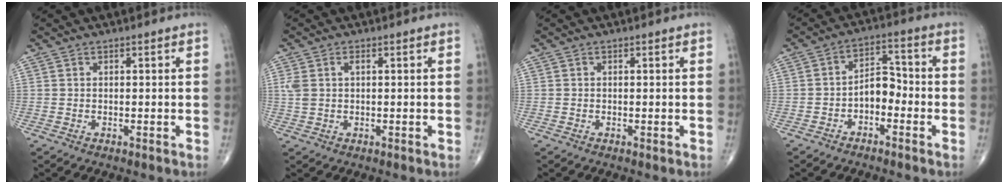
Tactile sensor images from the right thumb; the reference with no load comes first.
{"total": 3.3, "force": [0.7, 1.8, 2.6], "torque": [-0.073, 0.012, 0.017]}
{"total": 0.0}
{"total": 5.9, "force": [-2.3, 3.6, 4.0], "torque": [-0.048, 0.036, -0.048]}